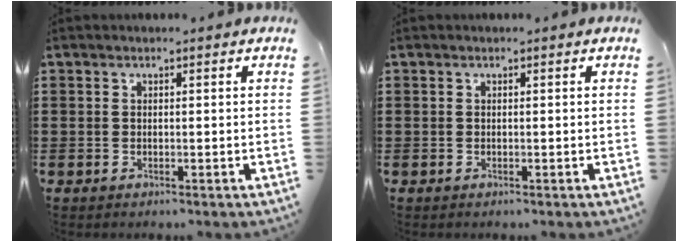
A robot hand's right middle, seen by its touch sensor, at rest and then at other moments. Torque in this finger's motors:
{"motor_torque": [-0.87, -1.16, -0.05, -0.01]}